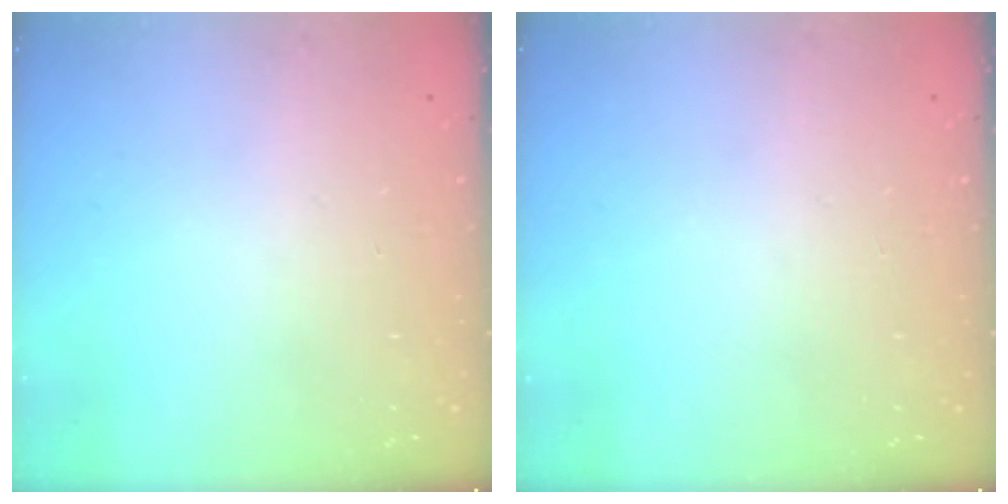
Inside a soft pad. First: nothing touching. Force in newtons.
{"total": 0.0}